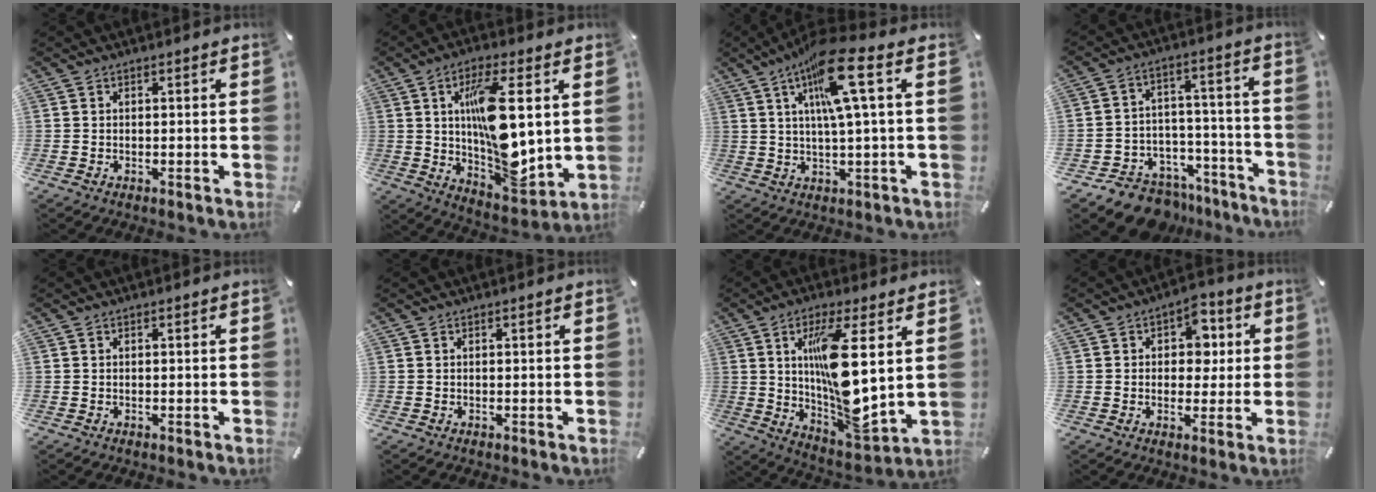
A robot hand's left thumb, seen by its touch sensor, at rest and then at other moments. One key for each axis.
{"total": 17.3, "fx": 3.7, "fy": 6.6, "fz": 15.5, "tx": -0.257, "ty": -0.026, "tz": 0.060}
{"total": 13.9, "fx": 5.3, "fy": 1.2, "fz": 12.8, "tx": -0.229, "ty": -0.019, "tz": 0.079}
{"total": 9.9, "fx": -7.6, "fy": 6.2, "fz": 1.4, "tx": -0.003, "ty": 0.051, "tz": -0.125}
{"total": 0.0}
{"total": 0.0}
{"total": 17.1, "fx": 4.6, "fy": 4.5, "fz": 15.8, "tx": -0.279, "ty": -0.044, "tz": 0.064}
{"total": 7.7, "fx": 1.0, "fy": 6.0, "fz": 4.7, "tx": -0.054, "ty": 0.003, "tz": 0.010}